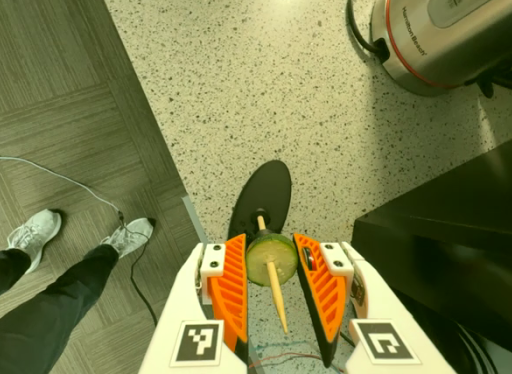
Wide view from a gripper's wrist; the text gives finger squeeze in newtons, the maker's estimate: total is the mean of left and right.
{"total": 8.6, "left": 8.0, "right": 9.2}